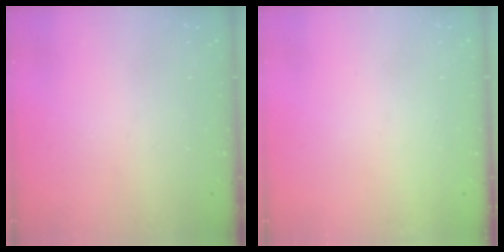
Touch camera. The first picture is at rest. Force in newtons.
{"total": 1.5, "press": 1.5, "slide": 0.1}